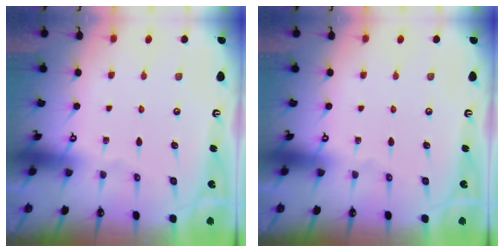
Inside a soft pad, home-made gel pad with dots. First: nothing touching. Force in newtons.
{"total": 0.0}